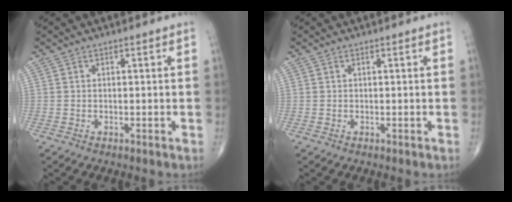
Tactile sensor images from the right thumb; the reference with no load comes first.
{"total": 0.0}